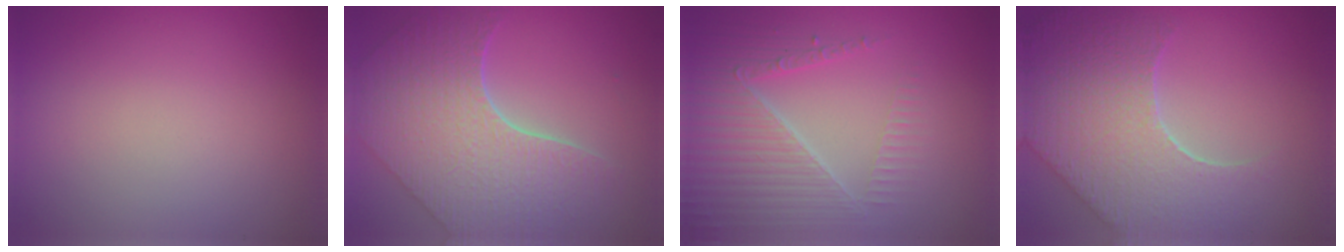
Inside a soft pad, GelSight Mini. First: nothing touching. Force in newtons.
{"total": 8.6, "press": 6.2, "slide": 5.9}
{"total": 4.7, "press": 4.2, "slide": 2.1}
{"total": 9.0, "press": 6.4, "slide": 6.3}